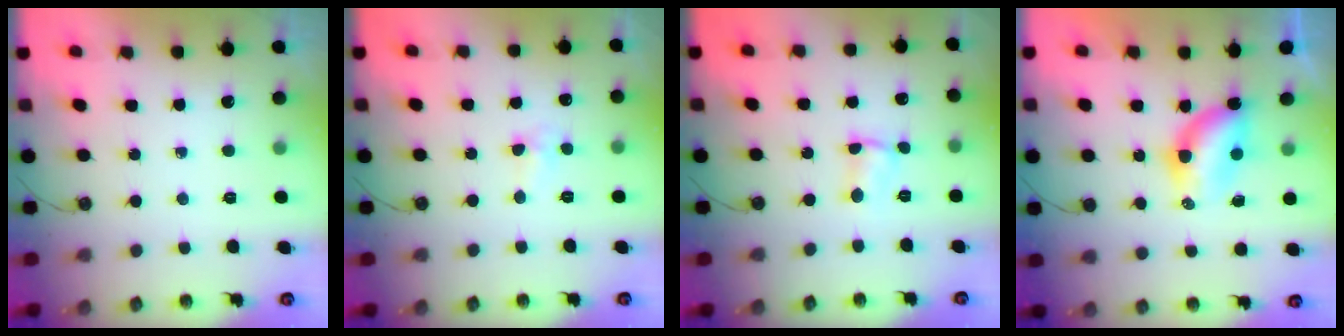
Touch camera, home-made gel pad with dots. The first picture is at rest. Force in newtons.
{"total": 4.3, "press": 4.2, "slide": 0.7}
{"total": 2.6, "press": 2.6, "slide": 0.4}
{"total": 5.8, "press": 5.8, "slide": 0.4}